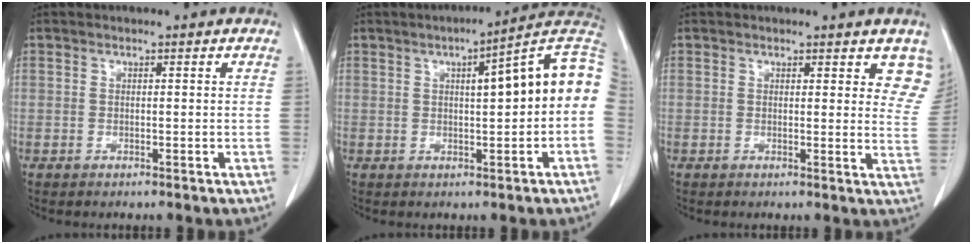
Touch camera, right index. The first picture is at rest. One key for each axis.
{"total": 12.1, "fx": 1.7, "fy": 1.6, "fz": 11.9, "tx": -0.165, "ty": 0.033, "tz": 0.017}
{"total": 6.0, "fx": 4.9, "fy": 2.0, "fz": 2.8, "tx": -0.018, "ty": -0.022, "tz": 0.043}